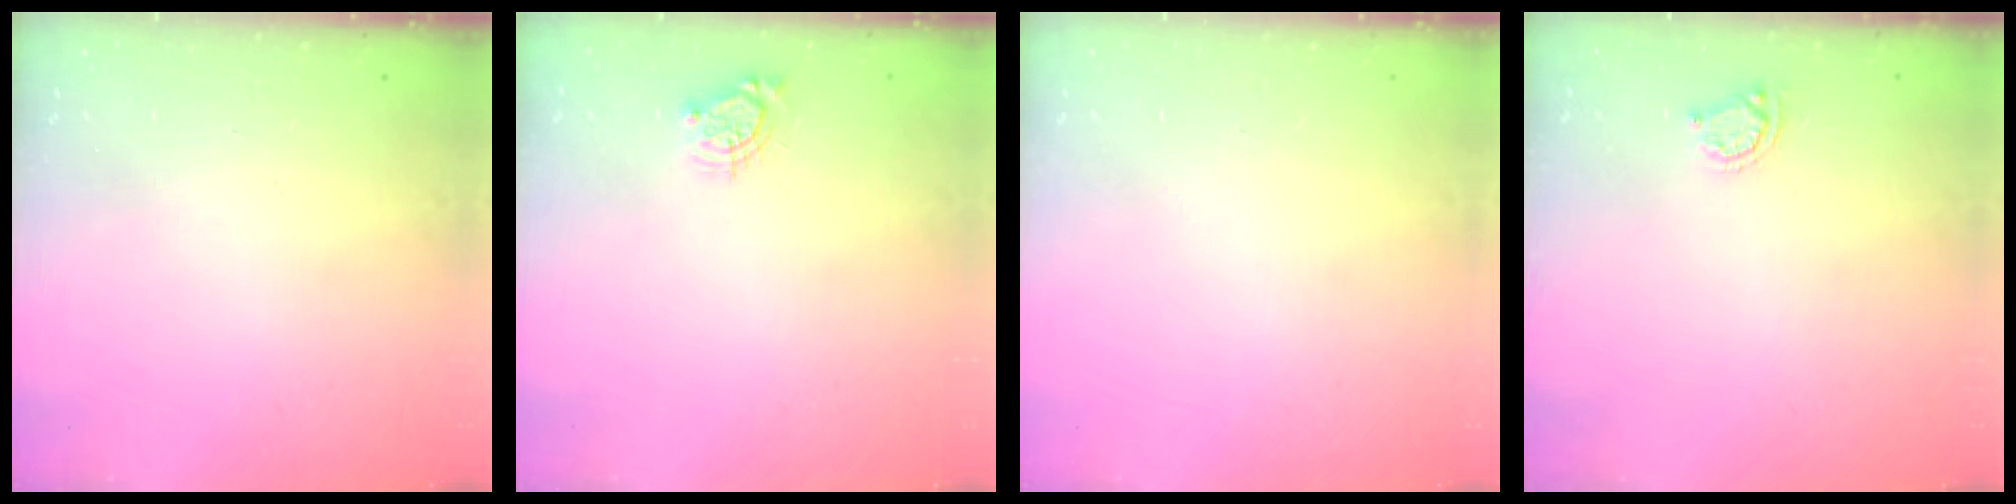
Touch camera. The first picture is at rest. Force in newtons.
{"total": 4.0, "press": 4.0, "slide": 0.4}
{"total": 0.0}
{"total": 4.9, "press": 4.8, "slide": 0.5}